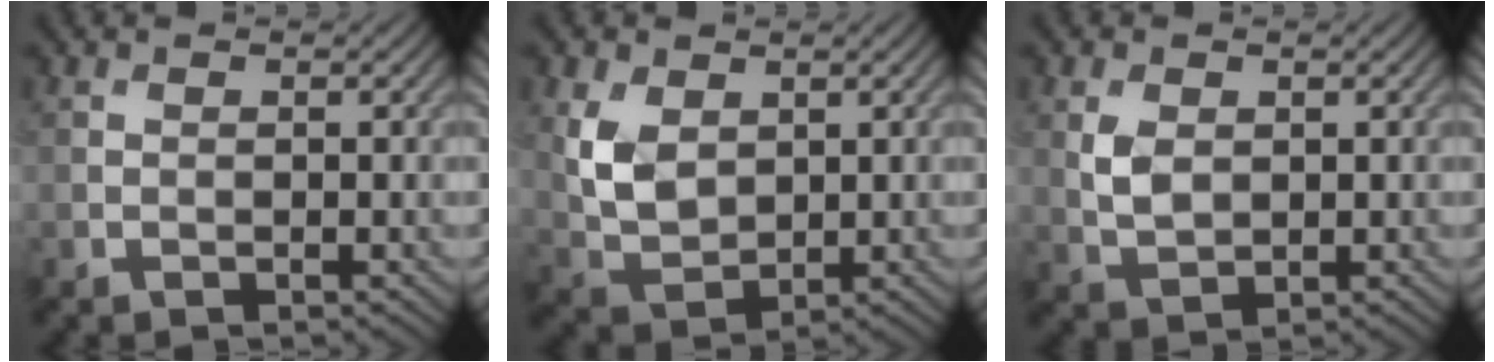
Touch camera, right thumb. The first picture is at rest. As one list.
[{"total": 5.9, "force": [1.8, 4.1, 3.9], "torque": [-0.094, -0.004, 0.041]}, {"total": 3.1, "force": [0.7, 2.1, 2.2], "torque": [-0.053, -0.002, 0.018]}]